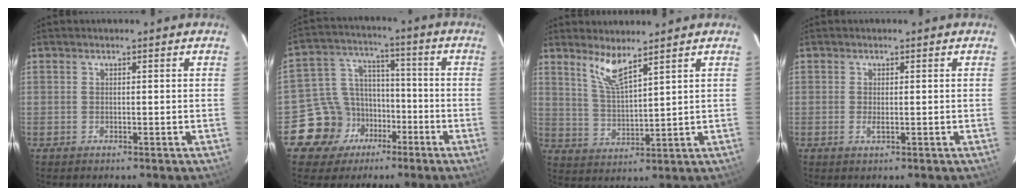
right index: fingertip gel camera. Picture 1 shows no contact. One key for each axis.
{"total": 11.5, "fx": -6.0, "fy": 9.6, "fz": 2.1, "tx": -0.063, "ty": 0.046, "tz": -0.090}
{"total": 6.1, "fx": 4.7, "fy": 0.6, "fz": 3.9, "tx": -0.079, "ty": -0.008, "tz": 0.099}
{"total": 1.3, "fx": -0.3, "fy": 0.3, "fz": 1.2, "tx": -0.025, "ty": -0.002, "tz": -0.005}